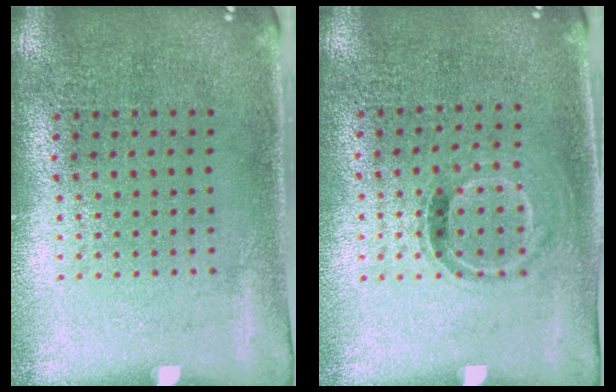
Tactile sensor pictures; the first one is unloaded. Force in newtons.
{"total": 0.9, "press": 0.8, "slide": 0.5}